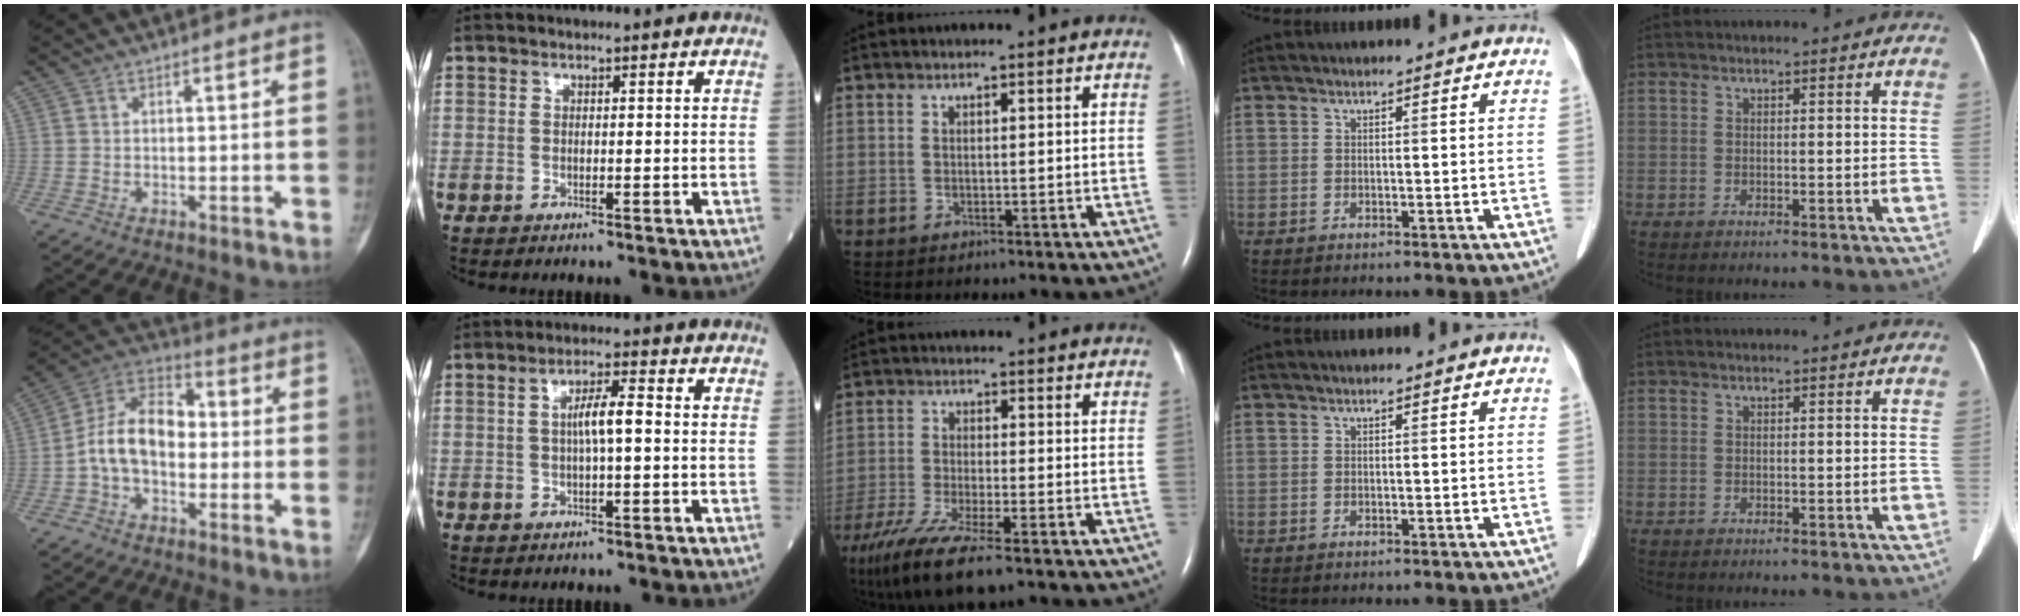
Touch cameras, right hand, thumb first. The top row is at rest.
{"thumb": {"total": 12.3, "force": [-1.4, 7.9, 9.3], "torque": [-0.151, 0.039, -0.039]}, "index": {"total": 4.5, "force": [0.2, 0.6, 4.4], "torque": [-0.081, 0.009, 0.004]}, "middle": {"total": 11.9, "force": [-8.7, 1.4, 8.1], "torque": [-0.162, -0.030, -0.151]}}